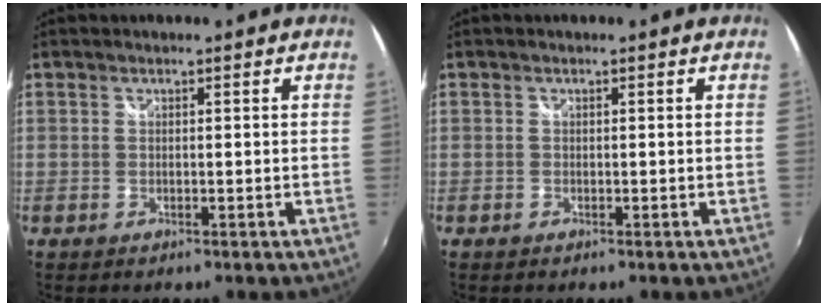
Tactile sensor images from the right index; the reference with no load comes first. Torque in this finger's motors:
{"motor_torque": [0.05, -0.05, 0.00, 0.00]}